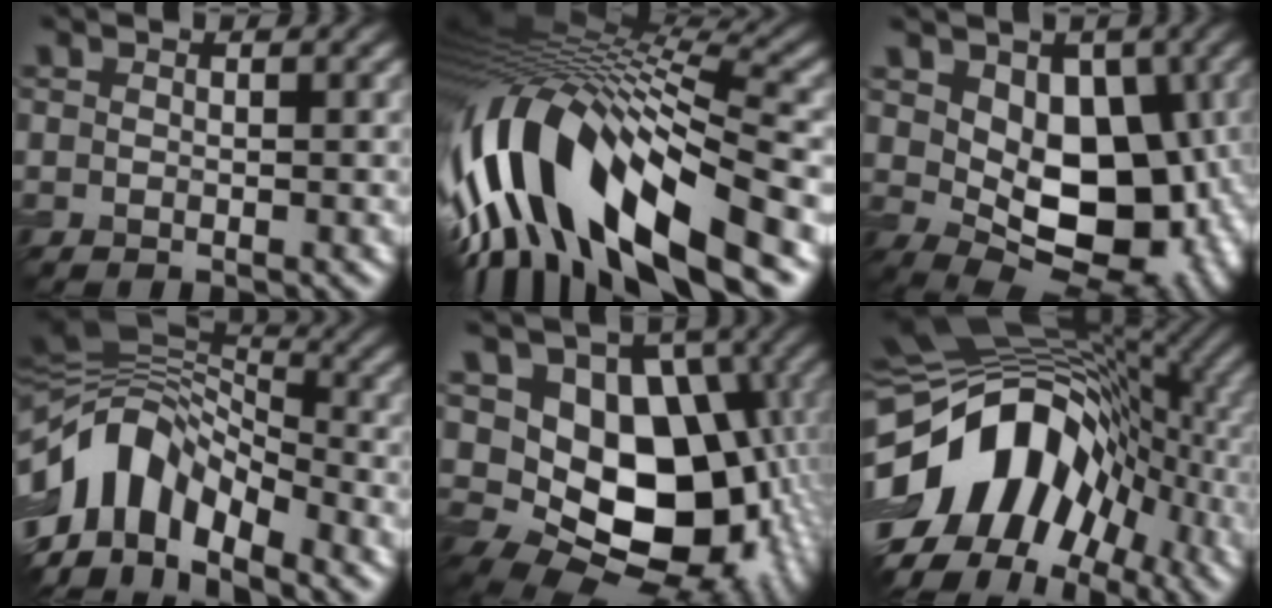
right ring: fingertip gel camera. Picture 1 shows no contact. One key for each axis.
{"total": 14.8, "fx": -4.5, "fy": 5.9, "fz": 12.8, "tx": -0.252, "ty": 0.022, "tz": -0.074}
{"total": 10.6, "fx": 0.8, "fy": 7.1, "fz": 7.9, "tx": -0.090, "ty": -0.013, "tz": 0.018}
{"total": 11.8, "fx": -4.9, "fy": 6.8, "fz": 8.4, "tx": -0.147, "ty": 0.014, "tz": -0.097}
{"total": 13.5, "fx": 0.4, "fy": 9.4, "fz": 9.6, "tx": -0.123, "ty": -0.016, "tz": 0.003}
{"total": 15.5, "fx": -4.7, "fy": 10.7, "fz": 10.1, "tx": -0.166, "ty": 0.003, "tz": -0.095}